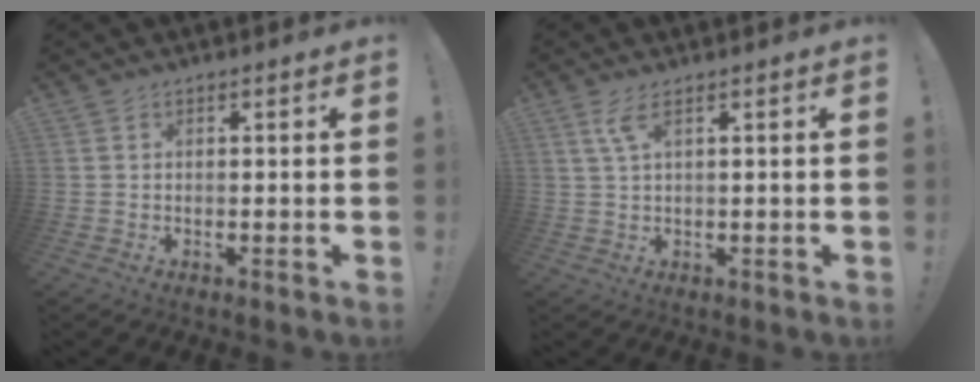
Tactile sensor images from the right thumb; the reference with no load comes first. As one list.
[{"total": 3.9, "force": [1.8, 0.9, 3.4], "torque": [-0.065, -0.002, 0.031]}]